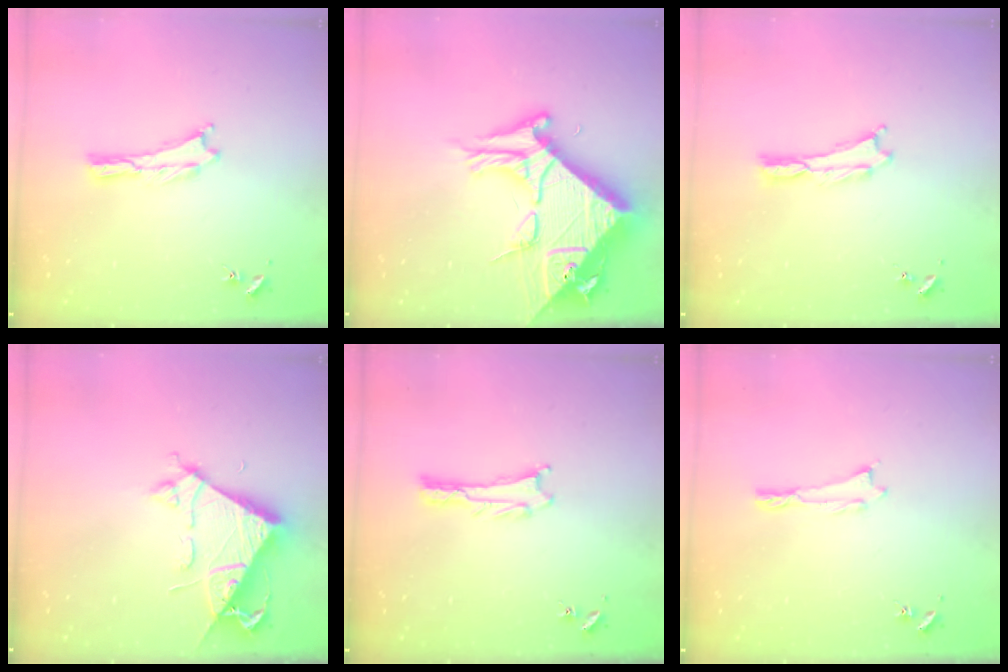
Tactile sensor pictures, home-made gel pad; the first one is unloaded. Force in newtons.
{"total": 13.0, "press": 12.9, "slide": 1.4}
{"total": 0.0}
{"total": 7.2, "press": 7.2, "slide": 0.7}
{"total": 0.8, "press": 0.7, "slide": 0.1}
{"total": 0.0}